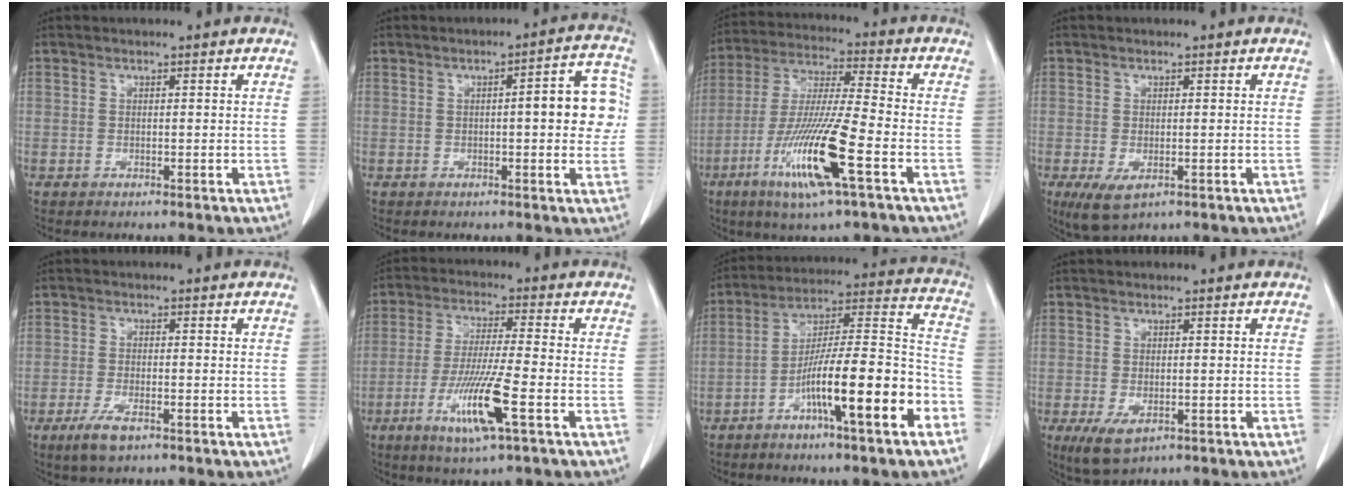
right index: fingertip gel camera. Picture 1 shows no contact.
{"total": 8.1, "force": [0.3, 1.9, 7.9], "torque": [-0.094, 0.022, 0.000]}
{"total": 15.3, "force": [-6.2, 0.4, 14.0], "torque": [-0.284, -0.023, -0.116]}
{"total": 4.5, "force": [-1.9, 2.0, 3.5], "torque": [-0.067, -0.014, -0.021]}
{"total": 4.1, "force": [-2.6, 1.0, 3.0], "torque": [-0.068, -0.006, -0.044]}
{"total": 10.7, "force": [-4.2, 0.0, 9.9], "torque": [-0.193, -0.019, -0.080]}
{"total": 17.3, "force": [-7.7, 1.2, 15.5], "torque": [-0.246, 0.008, -0.128]}
{"total": 4.5, "force": [-2.1, 2.0, 3.5], "torque": [-0.069, -0.012, -0.025]}